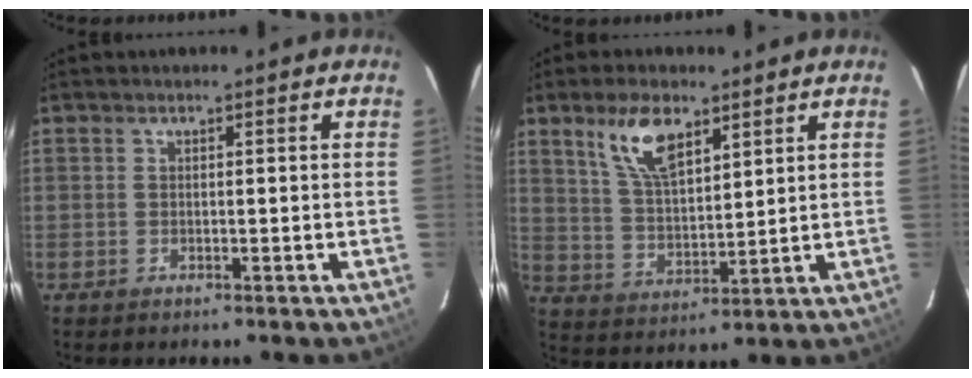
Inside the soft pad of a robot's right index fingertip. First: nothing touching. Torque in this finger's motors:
{"motor_torque": [0.62, 0.60, 0.40, 0.12]}